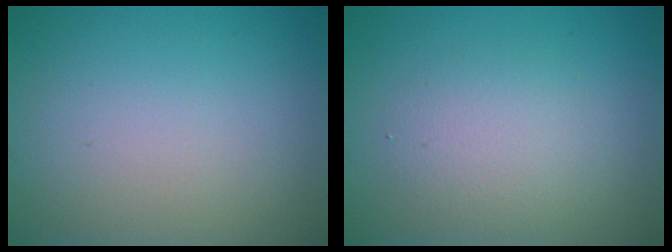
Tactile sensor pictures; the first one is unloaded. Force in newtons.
{"total": 3.0, "press": 3.0, "slide": 0.2}